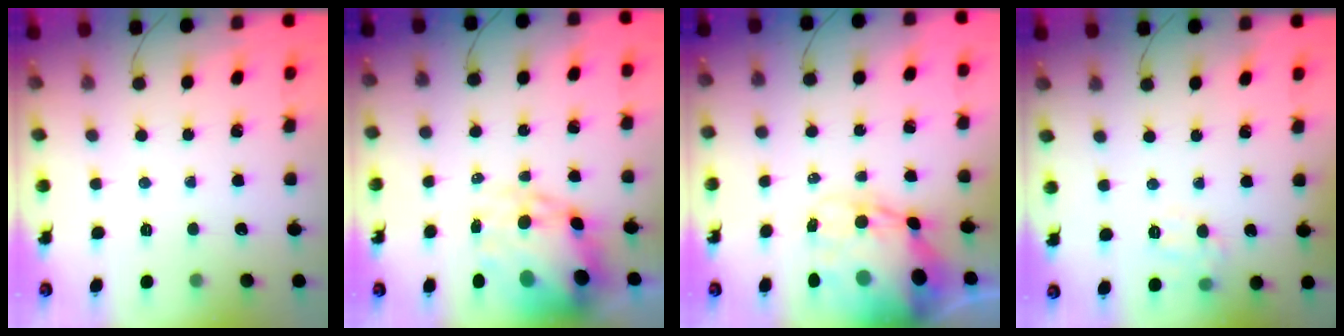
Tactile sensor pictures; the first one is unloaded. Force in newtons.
{"total": 13.7, "press": 13.2, "slide": 3.6}
{"total": 13.9, "press": 13.4, "slide": 3.8}
{"total": 7.5, "press": 7.5, "slide": 0.6}